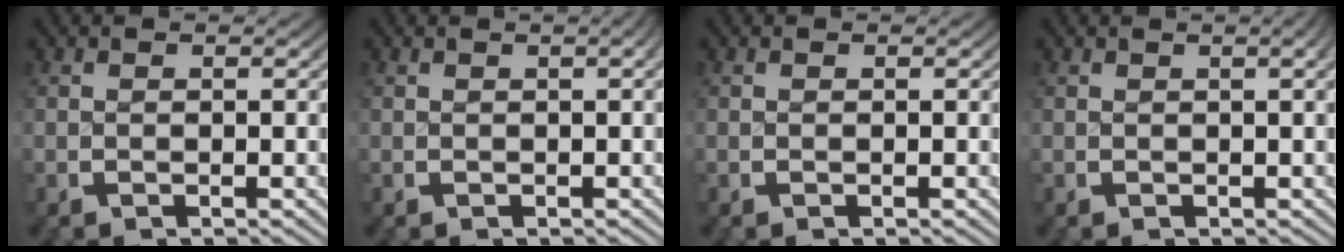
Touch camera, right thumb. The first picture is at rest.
{"total": 0.9, "force": [0.1, 0.2, 0.9], "torque": [-0.010, 0.005, 0.002]}
{"total": 0.0}
{"total": 1.3, "force": [0.3, 0.3, 1.3], "torque": [-0.014, 0.004, 0.005]}